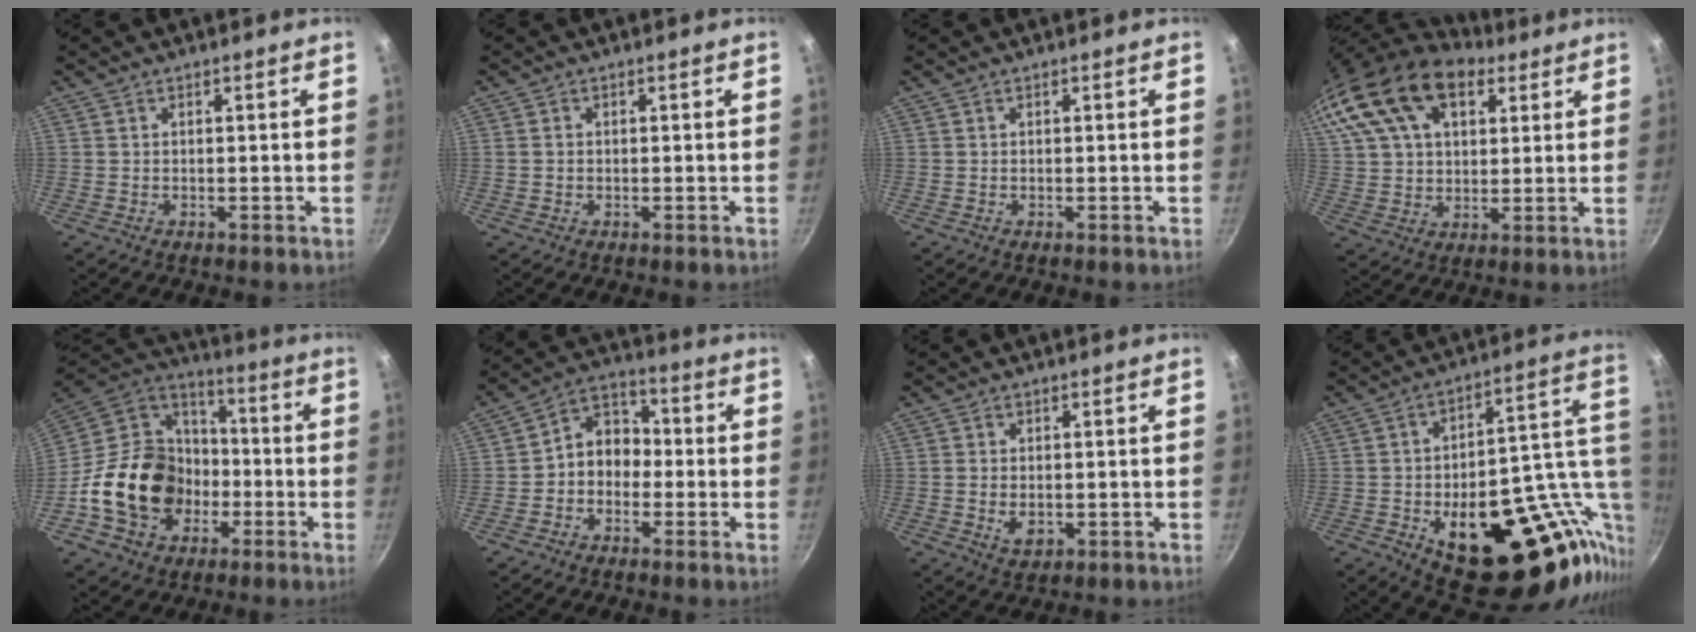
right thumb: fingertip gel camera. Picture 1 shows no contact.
{"total": 0.7, "force": [-0.1, 0.7, 0.3], "torque": [-0.005, 0.003, -0.002]}
{"total": 0.0}
{"total": 23.1, "force": [12.6, 13.6, 13.7], "torque": [-0.268, 0.012, 0.228]}
{"total": 22.2, "force": [-5.6, 17.5, 12.4], "torque": [-0.200, 0.058, -0.093]}
{"total": 7.7, "force": [-1.7, 6.3, 4.2], "torque": [-0.027, 0.038, -0.048]}
{"total": 3.9, "force": [-0.7, 2.5, 2.8], "torque": [-0.048, -0.005, -0.007]}
{"total": 31.8, "force": [-7.5, 15.6, 26.7], "torque": [-0.297, 0.014, -0.091]}